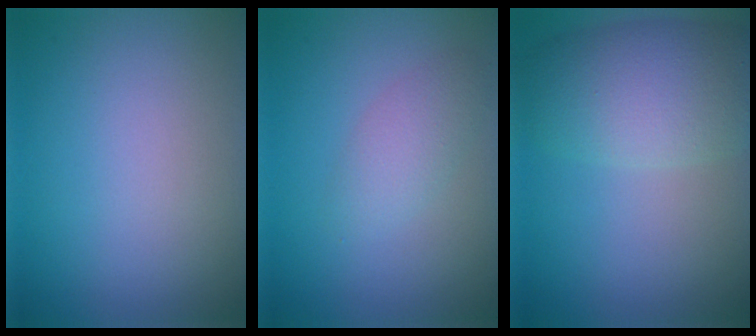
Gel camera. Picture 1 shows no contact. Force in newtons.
{"total": 2.1, "press": 2.1, "slide": 0.1}
{"total": 6.0, "press": 6.0, "slide": 0.3}